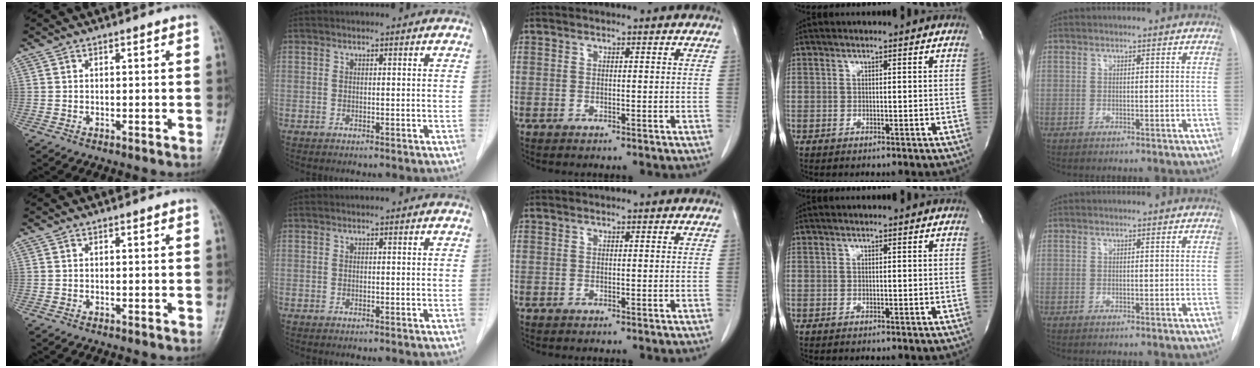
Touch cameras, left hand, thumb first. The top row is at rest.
{}